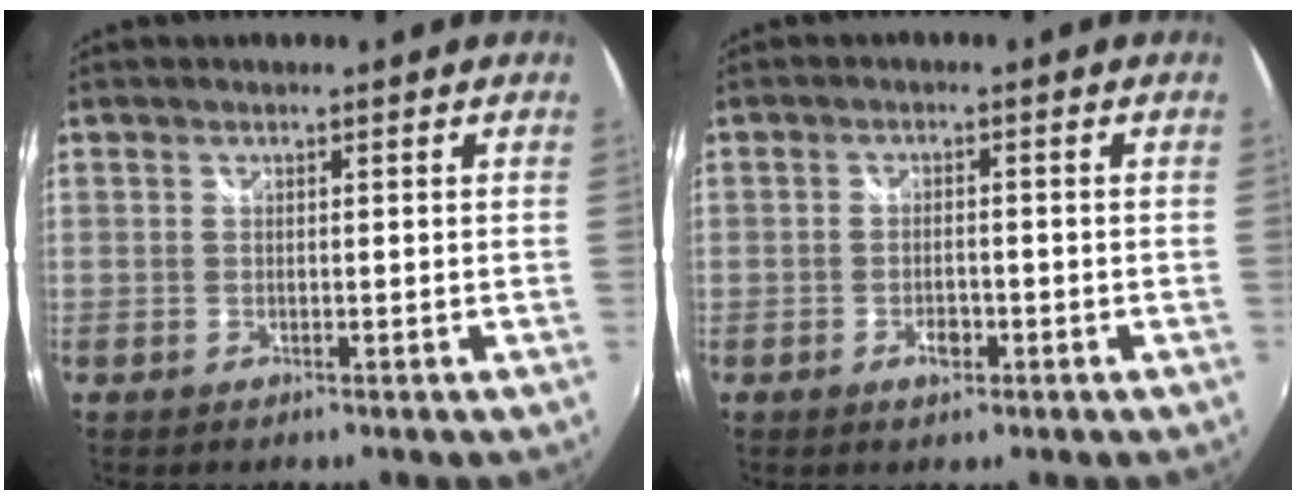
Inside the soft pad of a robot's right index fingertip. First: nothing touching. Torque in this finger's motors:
{"motor_torque": [-0.03, 0.00, 0.02, 0.01]}